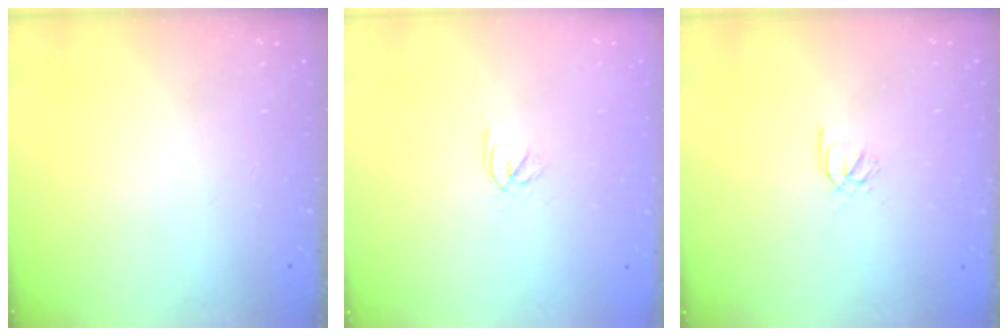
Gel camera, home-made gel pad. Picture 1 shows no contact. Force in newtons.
{"total": 2.4, "press": 2.3, "slide": 0.7}
{"total": 2.1, "press": 2.1, "slide": 0.2}